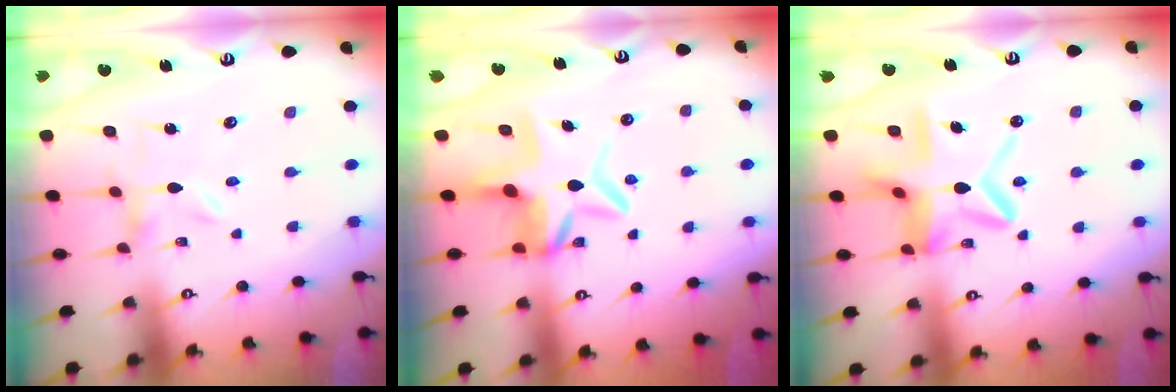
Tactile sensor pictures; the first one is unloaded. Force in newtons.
{"total": 9.0, "press": 8.7, "slide": 2.5}
{"total": 13.7, "press": 13.6, "slide": 1.6}